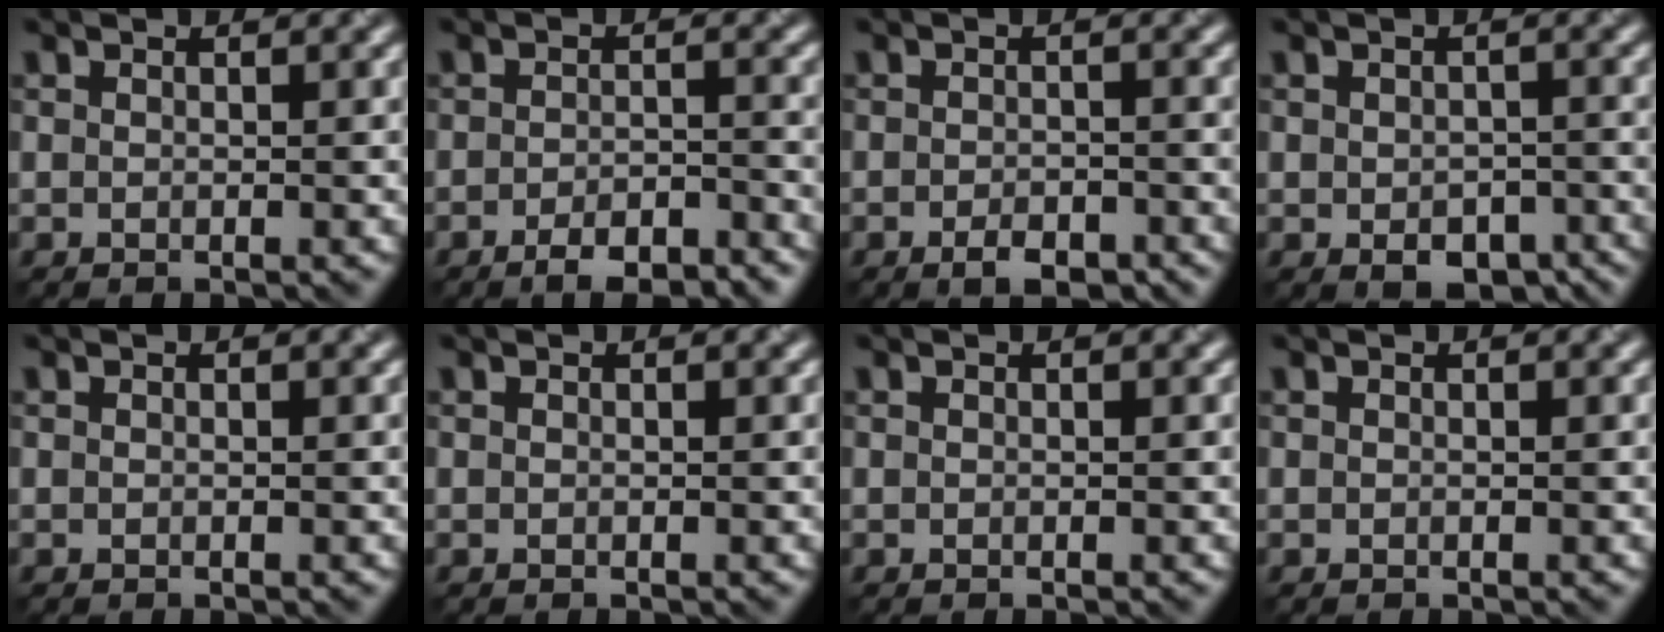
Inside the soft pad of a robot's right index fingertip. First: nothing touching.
{"total": 4.0, "force": [-2.9, 1.2, 2.5], "torque": [-0.037, 0.000, -0.045]}
{"total": 2.7, "force": [-1.6, 1.2, 1.8], "torque": [-0.027, -0.002, -0.026]}
{"total": 4.0, "force": [-1.8, 2.4, 2.7], "torque": [-0.033, -0.012, -0.021]}
{"total": 0.0}
{"total": 0.0}
{"total": 0.0}
{"total": 0.0}